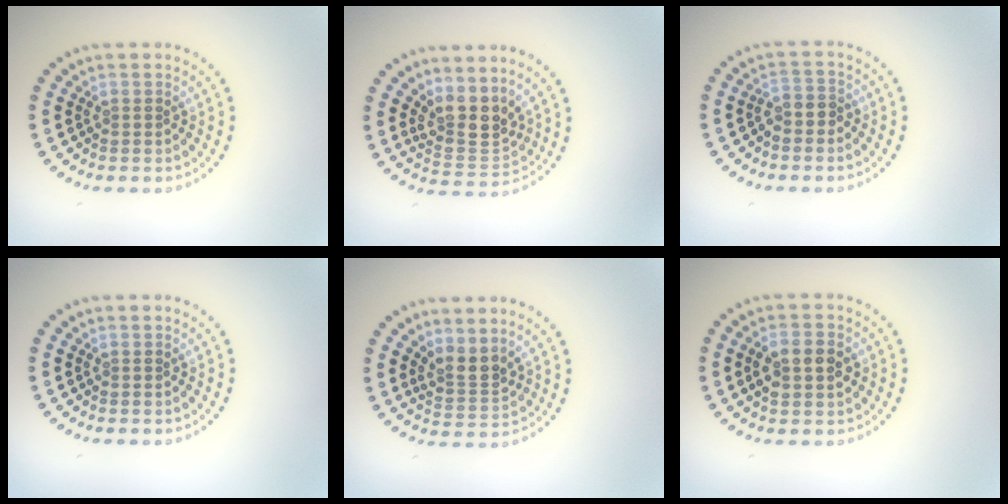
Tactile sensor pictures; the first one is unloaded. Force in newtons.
{"total": 3.8, "press": 2.9, "slide": 2.5}
{"total": 1.8, "press": 1.6, "slide": 1.0}
{"total": 0.0}
{"total": 2.7, "press": 1.9, "slide": 1.9}
{"total": 3.6, "press": 3.6, "slide": 0.2}